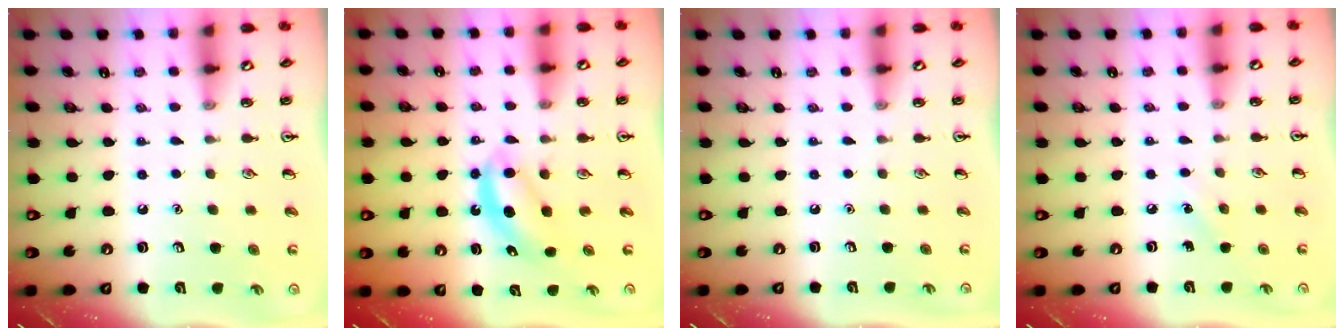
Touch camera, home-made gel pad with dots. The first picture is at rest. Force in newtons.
{"total": 5.0, "press": 4.9, "slide": 1.0}
{"total": 0.0}
{"total": 4.8, "press": 4.5, "slide": 1.5}